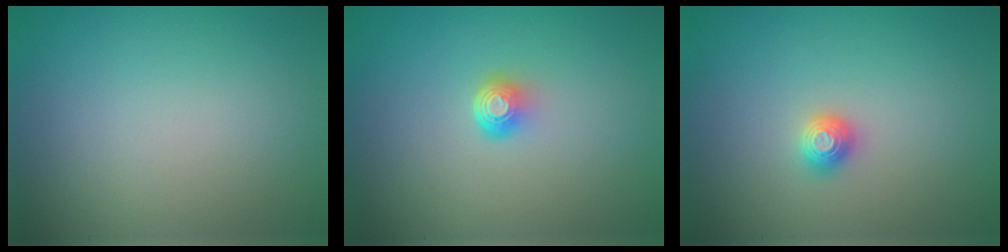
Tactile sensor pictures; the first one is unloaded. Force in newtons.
{"total": 2.0, "press": 1.3, "slide": 1.6}
{"total": 1.2, "press": 1.1, "slide": 0.3}